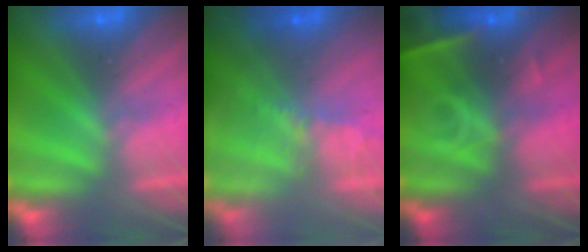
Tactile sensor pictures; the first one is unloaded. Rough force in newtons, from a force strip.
{"total": 5.9}
{"total": 7.2}